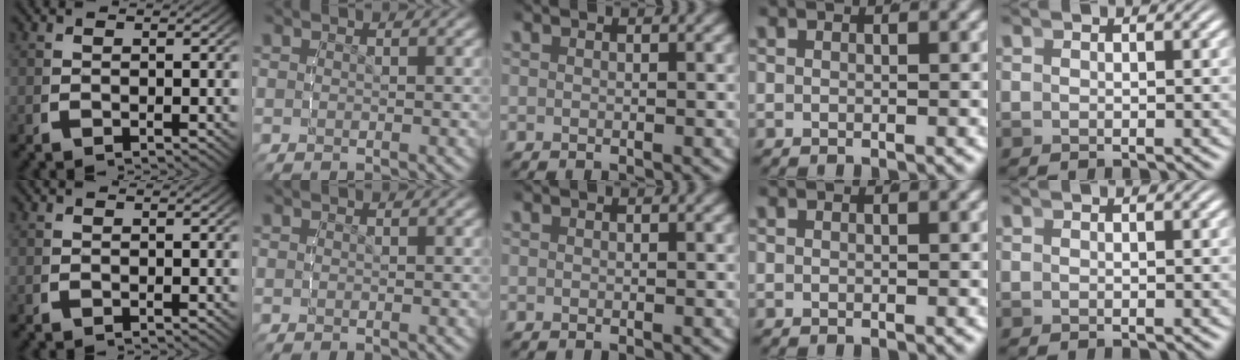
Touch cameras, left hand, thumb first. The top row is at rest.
{}